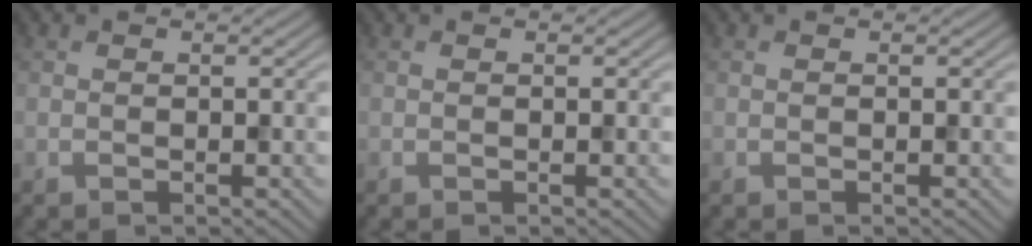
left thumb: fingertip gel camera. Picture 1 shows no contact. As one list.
[{"total": 0.0}, {"total": 0.0}]